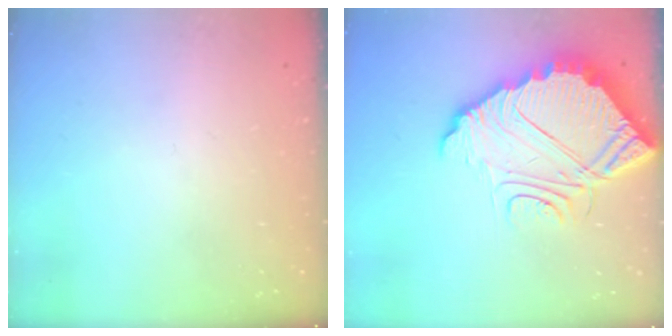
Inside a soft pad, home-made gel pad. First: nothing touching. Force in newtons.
{"total": 14.2, "press": 14.1, "slide": 1.2}